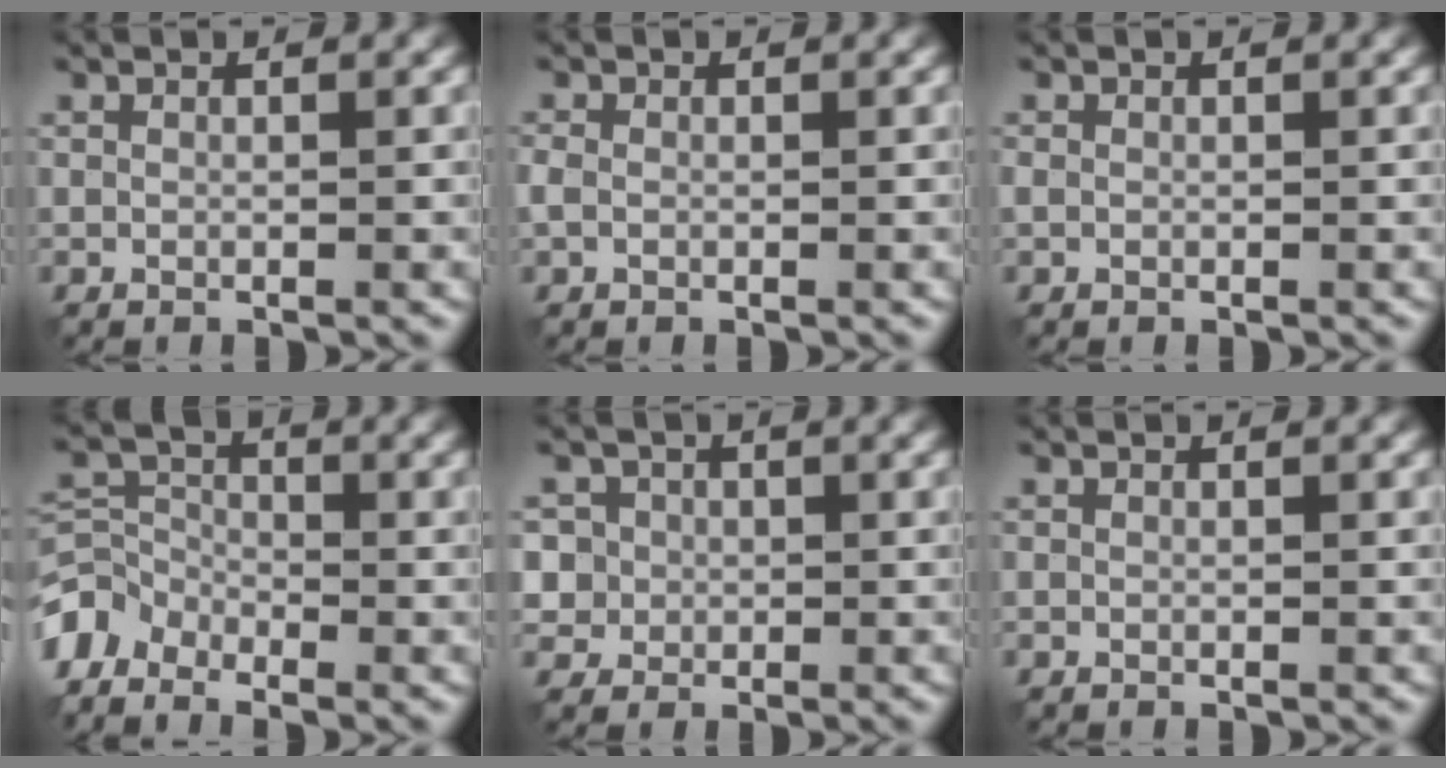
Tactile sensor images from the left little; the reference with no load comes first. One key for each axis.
{"total": 1.1, "fx": -0.3, "fy": 0.8, "fz": 0.6, "tx": -0.017, "ty": 0.002, "tz": -0.009}
{"total": 0.6, "fx": -0.1, "fy": 0.5, "fz": 0.3, "tx": -0.009, "ty": -0.001, "tz": -0.003}
{"total": 4.7, "fx": -3.9, "fy": 2.4, "fz": 1.1, "tx": -0.013, "ty": -0.001, "tz": -0.083}
{"total": 4.4, "fx": 0.8, "fy": 4.2, "fz": 1.1, "tx": -0.015, "ty": 0.026, "tz": 0.008}
{"total": 0.0}